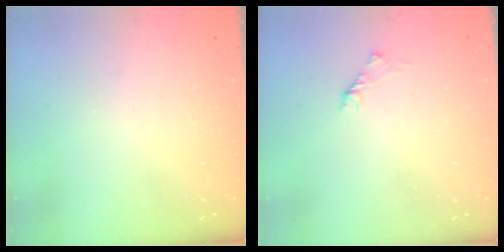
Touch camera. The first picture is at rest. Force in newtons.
{"total": 1.6, "press": 1.4, "slide": 0.6}